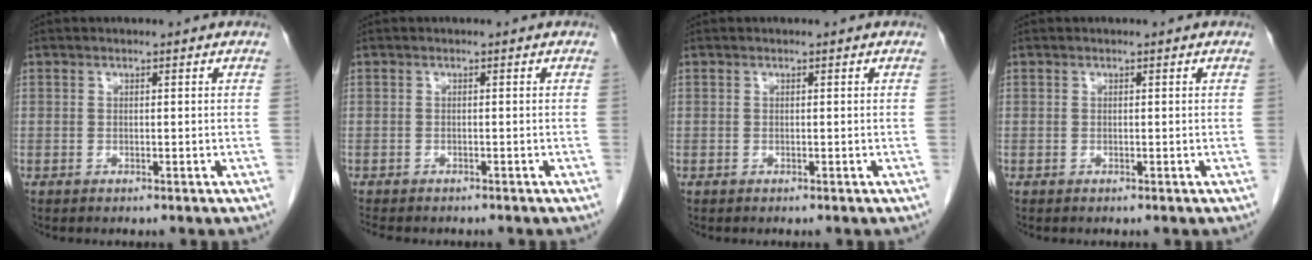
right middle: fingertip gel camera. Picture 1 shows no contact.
{"total": 5.1, "force": [-4.4, 1.6, 2.0], "torque": [-0.031, -0.008, -0.061]}
{"total": 0.0}
{"total": 0.0}